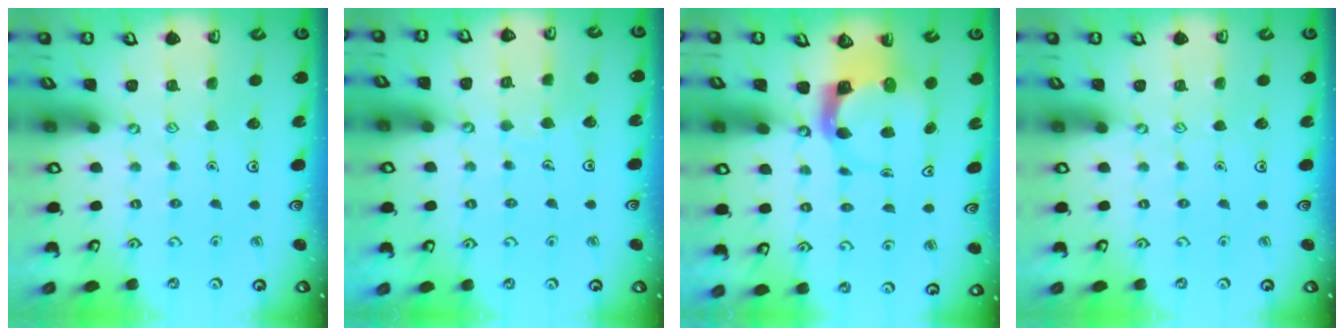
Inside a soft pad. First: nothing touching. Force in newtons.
{"total": 5.0, "press": 5.0, "slide": 0.5}
{"total": 3.6, "press": 3.5, "slide": 0.5}
{"total": 0.0}